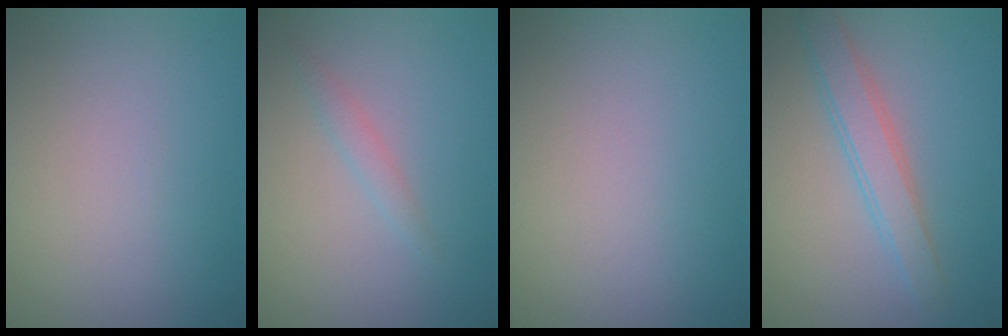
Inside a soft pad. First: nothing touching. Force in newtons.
{"total": 1.2, "press": 1.2, "slide": 0.1}
{"total": 0.0}
{"total": 3.0, "press": 3.0, "slide": 0.0}